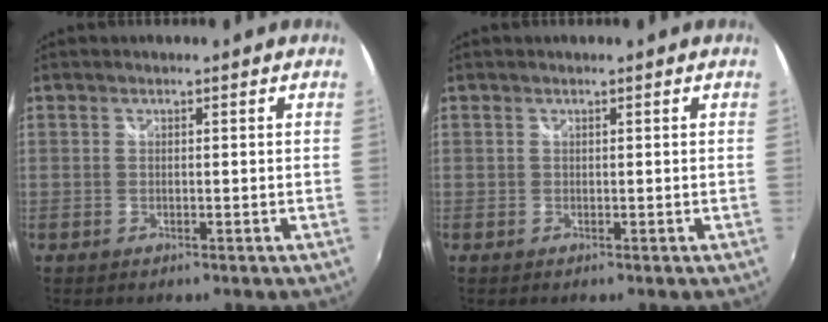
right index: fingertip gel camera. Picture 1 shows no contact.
{"total": 0.0}